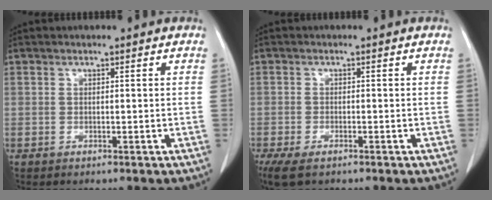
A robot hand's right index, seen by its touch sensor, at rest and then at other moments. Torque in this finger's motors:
{"motor_torque": [0.53, -0.52, 0.12, 0.06]}